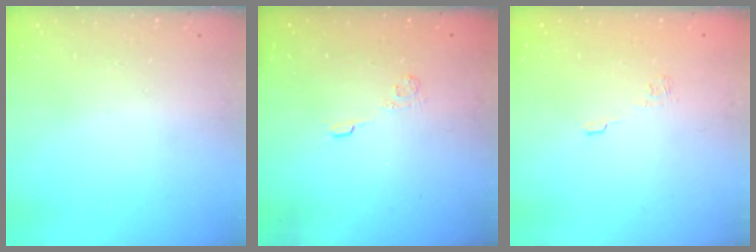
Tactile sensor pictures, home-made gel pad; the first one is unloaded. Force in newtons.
{"total": 2.7, "press": 2.3, "slide": 1.4}
{"total": 6.5, "press": 6.4, "slide": 1.1}